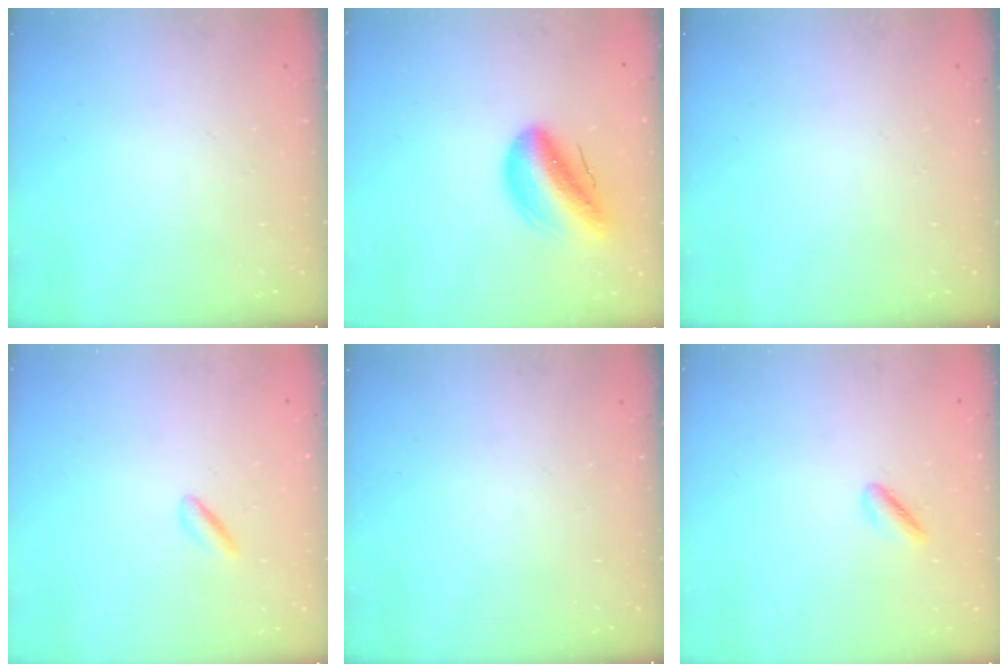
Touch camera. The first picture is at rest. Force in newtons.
{"total": 12.4, "press": 11.8, "slide": 3.7}
{"total": 0.0}
{"total": 1.0, "press": 0.7, "slide": 0.7}
{"total": 0.0}
{"total": 2.0, "press": 1.7, "slide": 1.1}